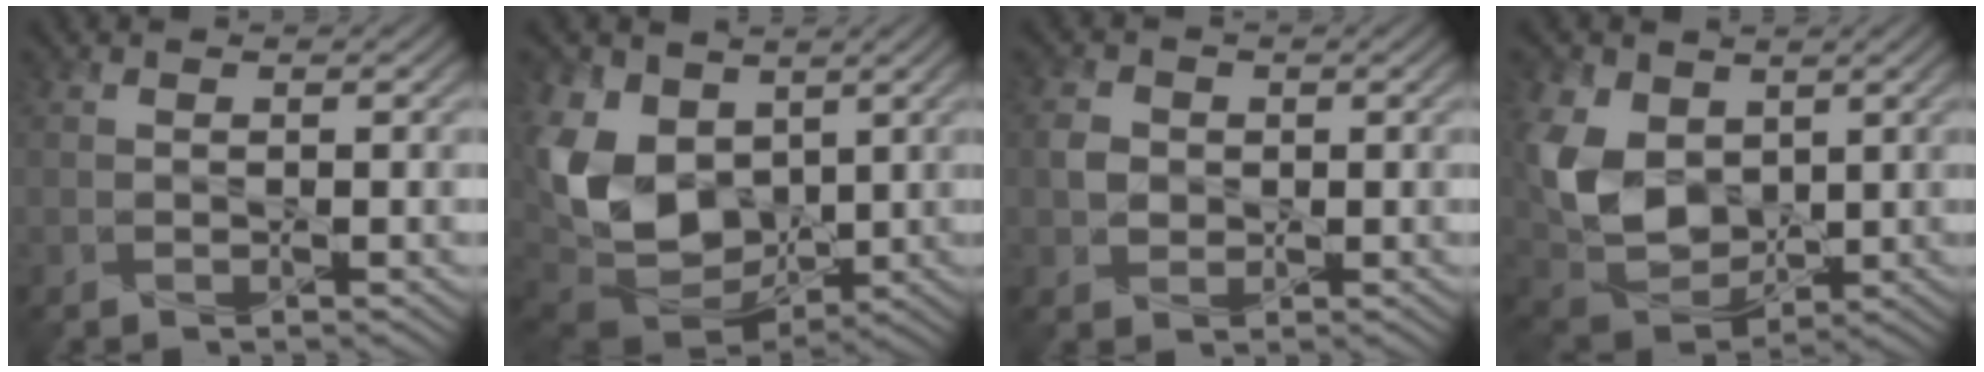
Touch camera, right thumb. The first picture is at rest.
{"total": 14.1, "force": [2.4, 10.0, 9.6], "torque": [-0.263, -0.002, 0.040]}
{"total": 2.5, "force": [0.1, 2.2, 1.1], "torque": [-0.027, -0.001, -0.002]}
{"total": 10.6, "force": [2.3, 7.8, 6.9], "torque": [-0.191, 0.000, 0.039]}